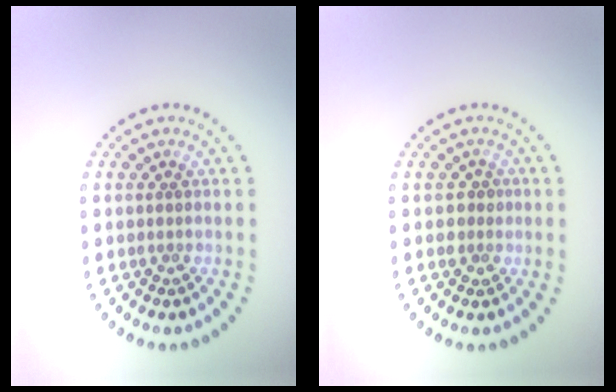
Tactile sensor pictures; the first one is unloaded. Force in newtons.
{"total": 1.5, "press": 1.3, "slide": 0.7}